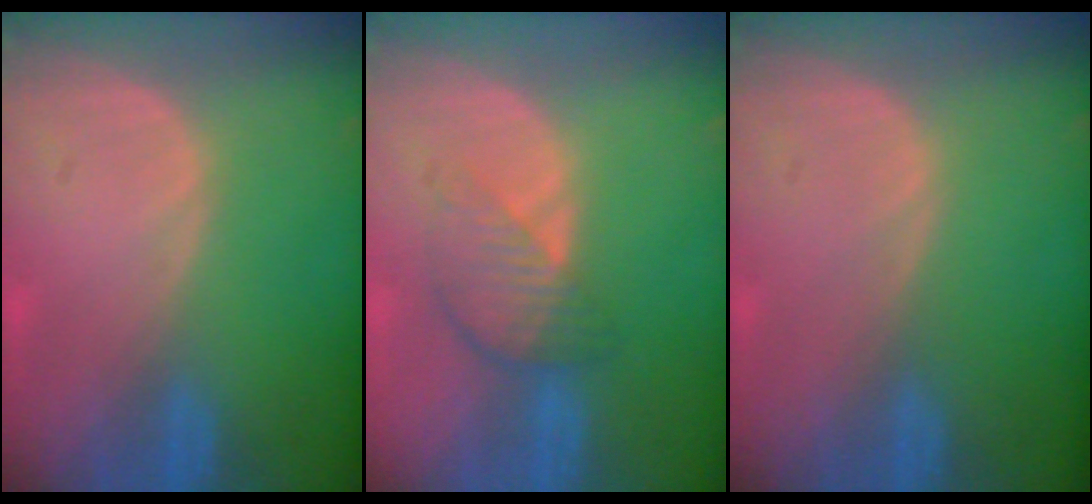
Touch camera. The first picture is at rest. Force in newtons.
{"total": 4.6, "press": 4.2, "slide": 2.0}
{"total": 0.0}